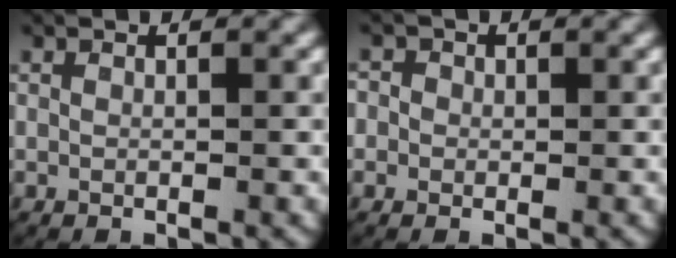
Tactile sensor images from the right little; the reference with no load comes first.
{"total": 2.0, "force": [0.0, 2.0, 0.4], "torque": [-0.009, 0.001, -0.008]}